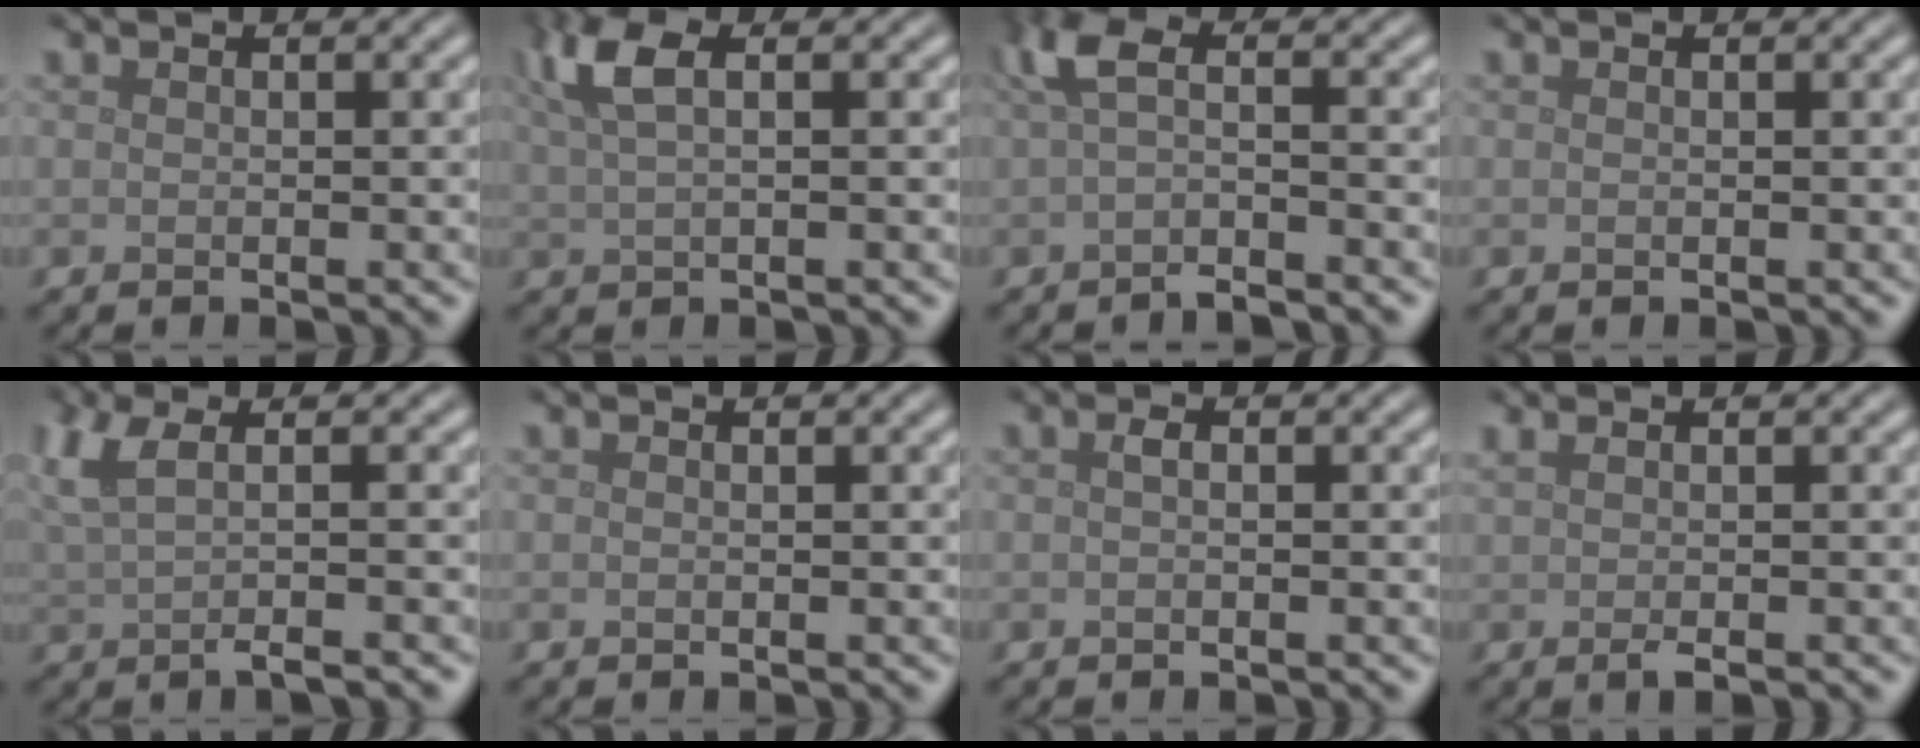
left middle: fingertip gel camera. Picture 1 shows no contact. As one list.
[{"total": 4.2, "force": [2.0, 1.5, 3.4], "torque": [-0.074, 0.011, 0.037]}, {"total": 3.4, "force": [-0.8, 1.0, 3.2], "torque": [-0.065, -0.005, -0.017]}, {"total": 0.0}, {"total": 4.5, "force": [0.5, 1.5, 4.2], "torque": [-0.068, 0.004, 0.005]}, {"total": 0.0}, {"total": 0.7, "force": [0.1, 0.3, 0.6], "torque": [-0.014, 0.002, 0.001]}, {"total": 1.8, "force": [0.2, 0.5, 1.7], "torque": [-0.028, 0.003, 0.002]}]